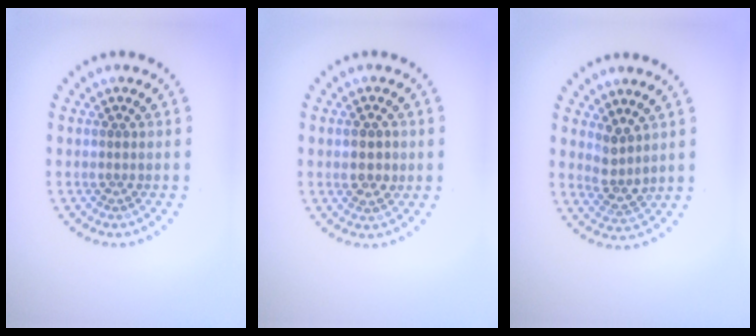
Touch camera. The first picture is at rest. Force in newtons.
{"total": 1.7, "press": 1.7, "slide": 0.2}
{"total": 2.4, "press": 1.9, "slide": 1.5}